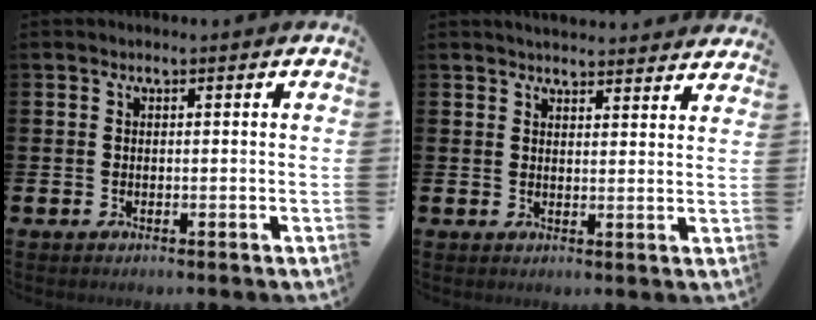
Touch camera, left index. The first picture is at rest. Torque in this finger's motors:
{"motor_torque": [0.67, -0.81, 0.38, 0.09]}